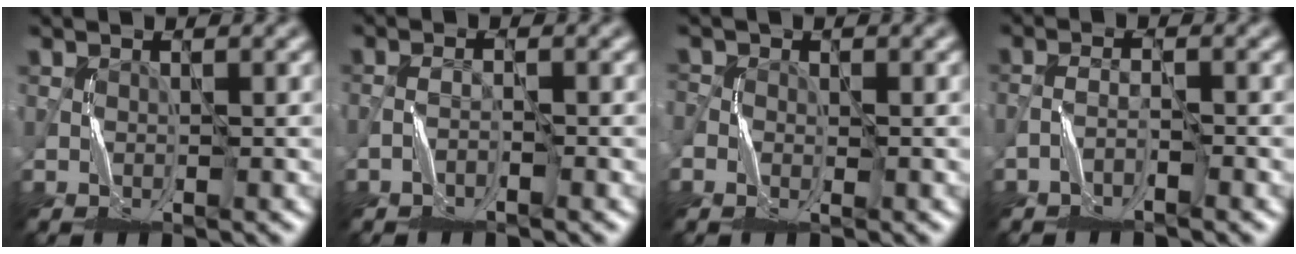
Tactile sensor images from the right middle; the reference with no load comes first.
{"total": 0.6, "force": [-0.6, -0.1, 0.1], "torque": [-0.006, 0.003, -0.016]}
{"total": 1.5, "force": [-0.5, 0.9, 1.0], "torque": [-0.023, -0.003, -0.014]}
{"total": 1.0, "force": [-1.0, -0.1, 0.3], "torque": [-0.009, 0.004, -0.024]}